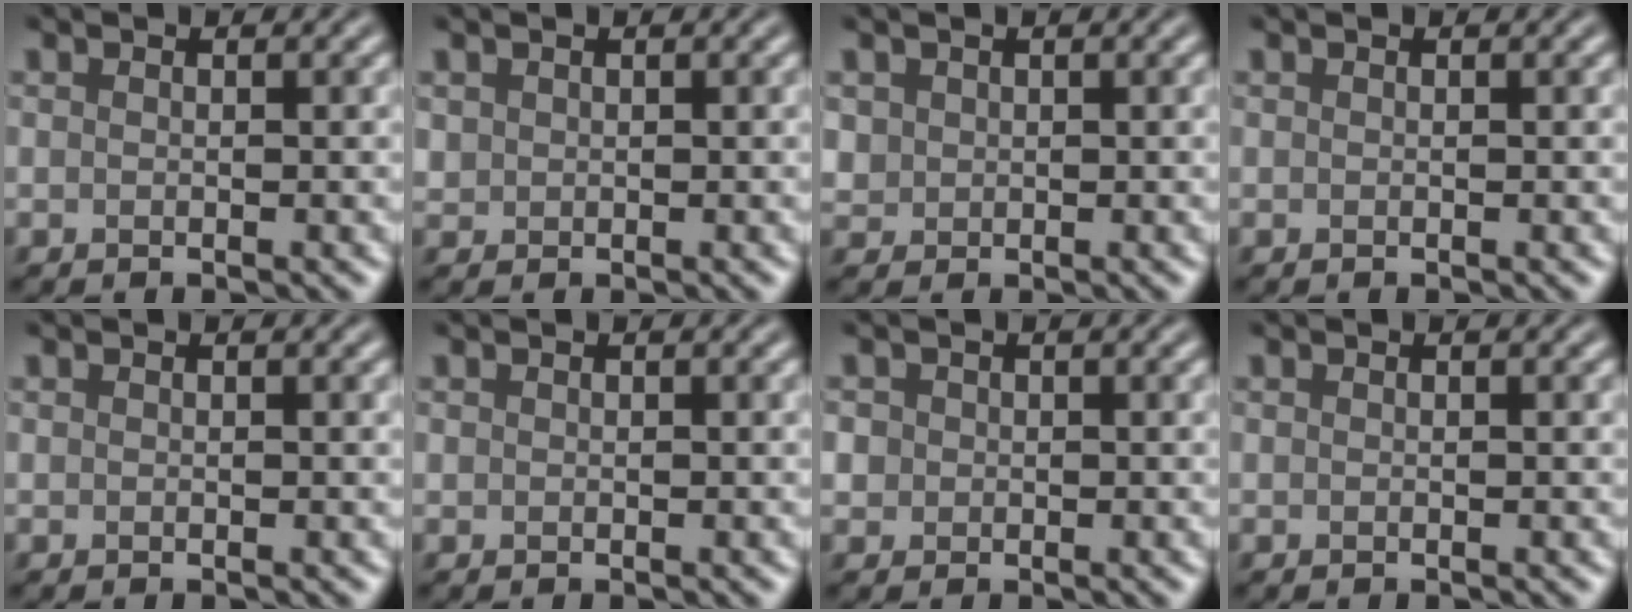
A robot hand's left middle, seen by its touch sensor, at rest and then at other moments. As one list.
[{"total": 0.8, "force": [0.4, 0.7, 0.1], "torque": [0.001, -0.002, 0.011]}, {"total": 1.2, "force": [0.4, 1.1, 0.2], "torque": [-0.001, -0.004, 0.012]}, {"total": 0.0}, {"total": 0.0}, {"total": 0.0}, {"total": 1.4, "force": [0.1, 1.4, 0.3], "torque": [0.002, 0.000, -0.001]}, {"total": 0.0}]